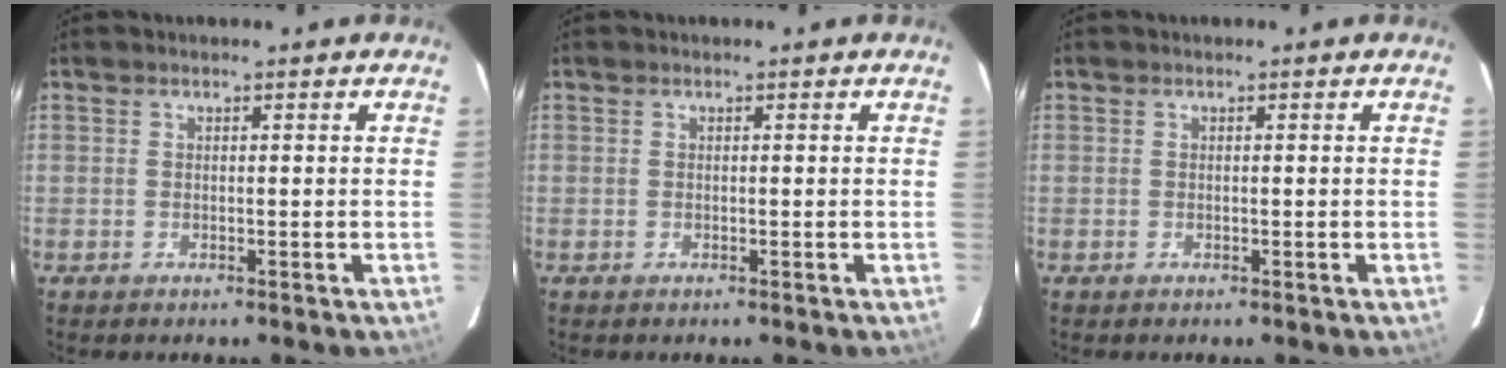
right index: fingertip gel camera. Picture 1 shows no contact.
{"total": 0.0}
{"total": 0.0}